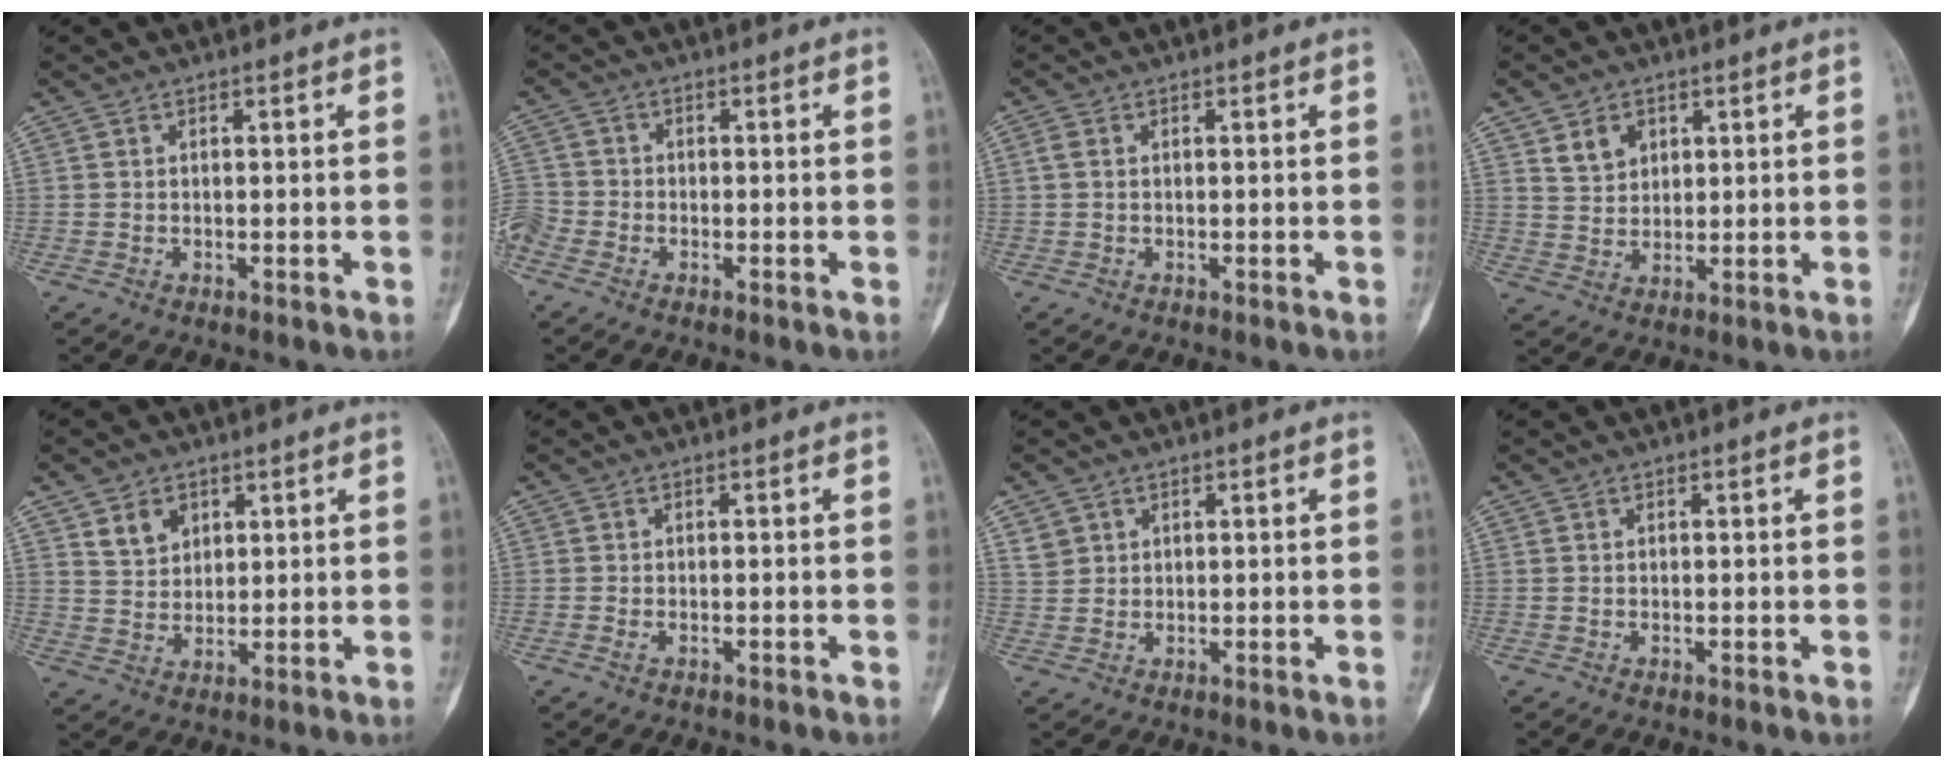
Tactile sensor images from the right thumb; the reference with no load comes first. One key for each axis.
{"total": 5.5, "fx": -2.9, "fy": 4.1, "fz": 2.1, "tx": -0.061, "ty": 0.008, "tz": -0.062}
{"total": 1.5, "fx": 0.2, "fy": 1.1, "fz": 1.0, "tx": -0.025, "ty": 0.004, "tz": 0.004}
{"total": 5.0, "fx": 2.5, "fy": 3.6, "fz": 2.2, "tx": -0.021, "ty": -0.018, "tz": 0.052}
{"total": 5.5, "fx": 2.8, "fy": 4.1, "fz": 2.4, "tx": -0.021, "ty": -0.020, "tz": 0.056}
{"total": 1.0, "fx": -0.5, "fy": 0.5, "fz": 0.6, "tx": -0.014, "ty": 0.005, "tz": -0.008}
{"total": 2.1, "fx": 1.1, "fy": 1.8, "fz": 0.4, "tx": 0.004, "ty": -0.003, "tz": 0.020}
{"total": 0.0}